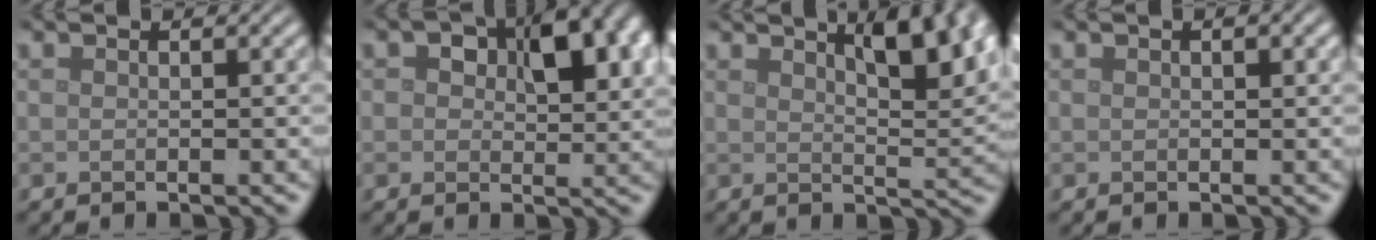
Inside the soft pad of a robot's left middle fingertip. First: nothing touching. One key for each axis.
{"total": 7.6, "fx": 2.2, "fy": 4.5, "fz": 5.7, "tx": -0.072, "ty": 0.002, "tz": 0.028}
{"total": 6.1, "fx": 3.3, "fy": 1.9, "fz": 4.8, "tx": -0.061, "ty": 0.003, "tz": 0.049}
{"total": 0.7, "fx": 0.3, "fy": 0.3, "fz": 0.5, "tx": -0.007, "ty": 0.002, "tz": 0.005}